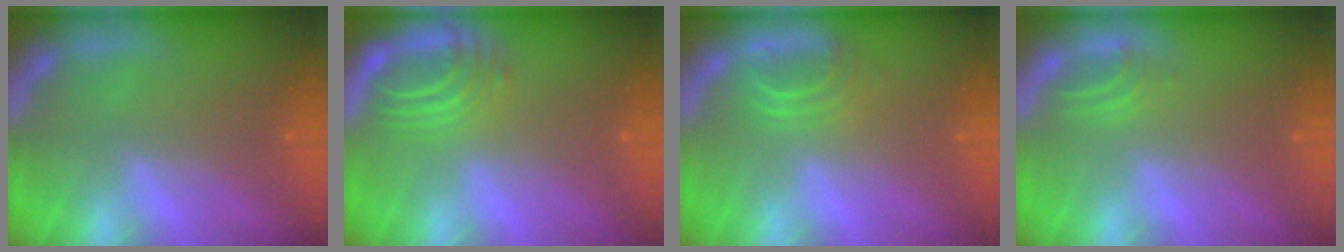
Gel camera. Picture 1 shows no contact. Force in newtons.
{"total": 4.5}
{"total": 2.9}
{"total": 1.5}